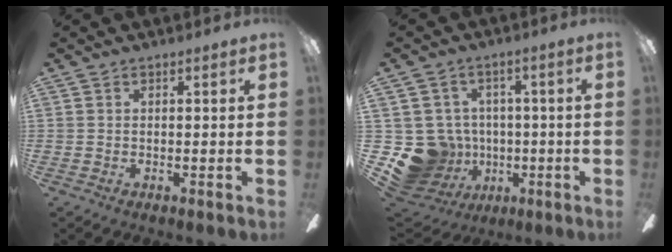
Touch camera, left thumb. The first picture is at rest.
{"total": 14.0, "force": [-3.0, 12.8, 5.0], "torque": [-0.139, 0.012, -0.036]}